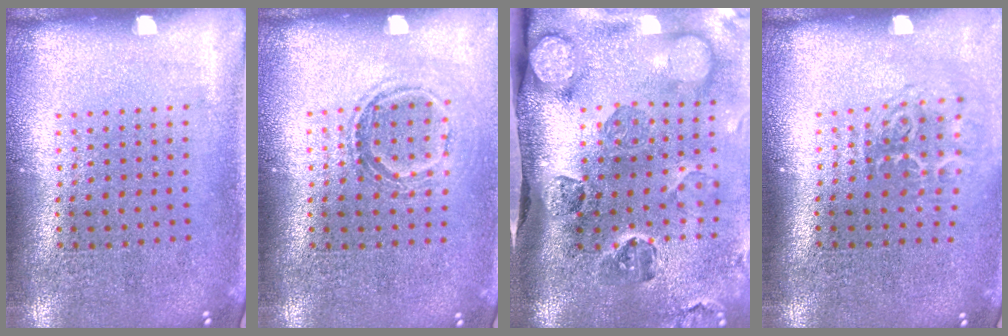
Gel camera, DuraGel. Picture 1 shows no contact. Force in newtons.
{"total": 1.1, "press": 1.0, "slide": 0.6}
{"total": 4.8, "press": 3.5, "slide": 3.3}
{"total": 1.8, "press": 1.2, "slide": 1.4}